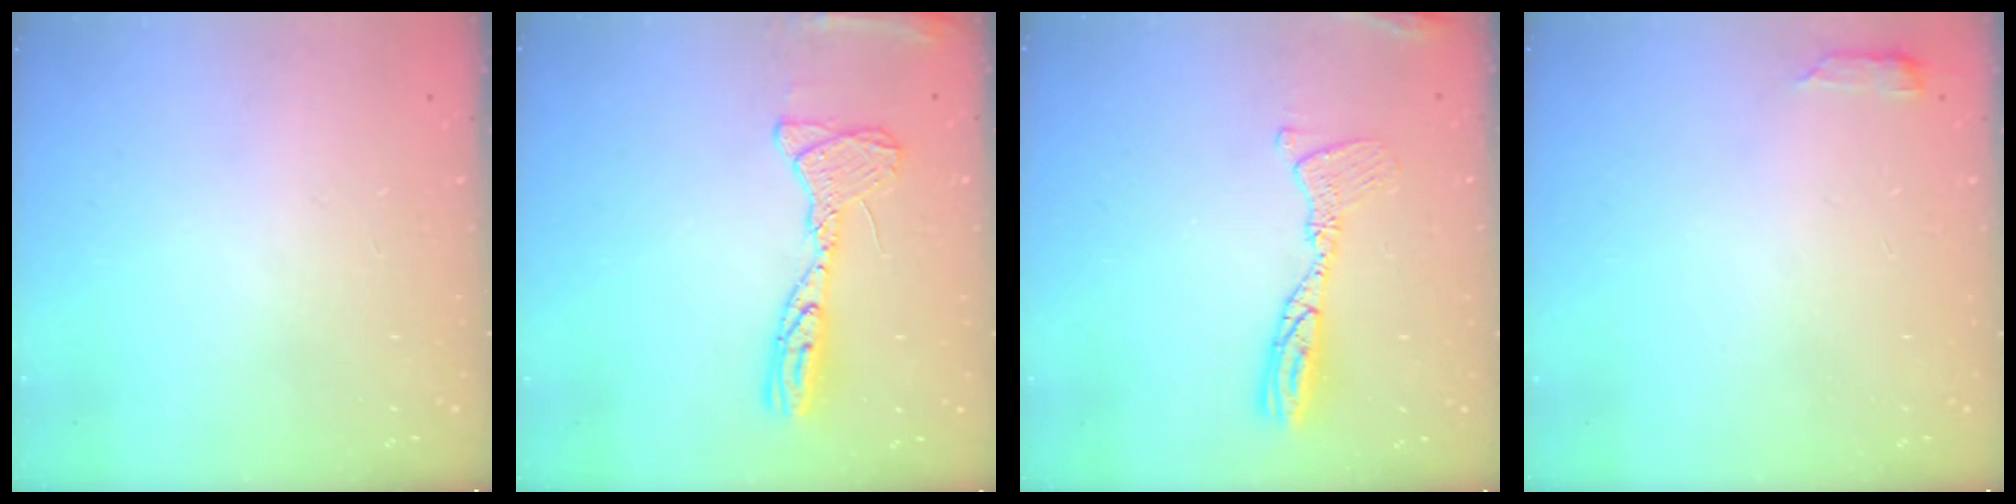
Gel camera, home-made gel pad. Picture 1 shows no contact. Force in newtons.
{"total": 13.8, "press": 13.7, "slide": 1.3}
{"total": 12.4, "press": 12.4, "slide": 1.1}
{"total": 2.9, "press": 2.8, "slide": 0.6}